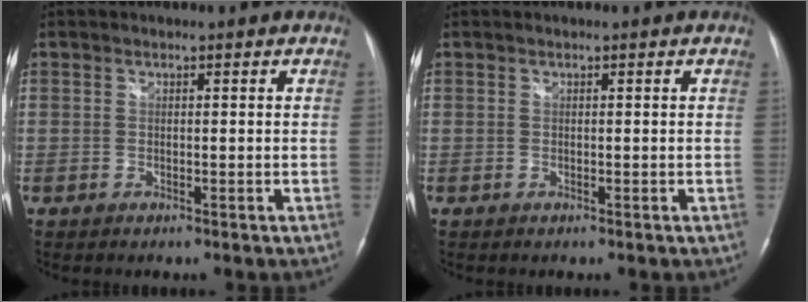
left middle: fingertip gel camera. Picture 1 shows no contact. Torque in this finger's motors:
{"motor_torque": [0.35, -0.32, 0.05, 0.00]}